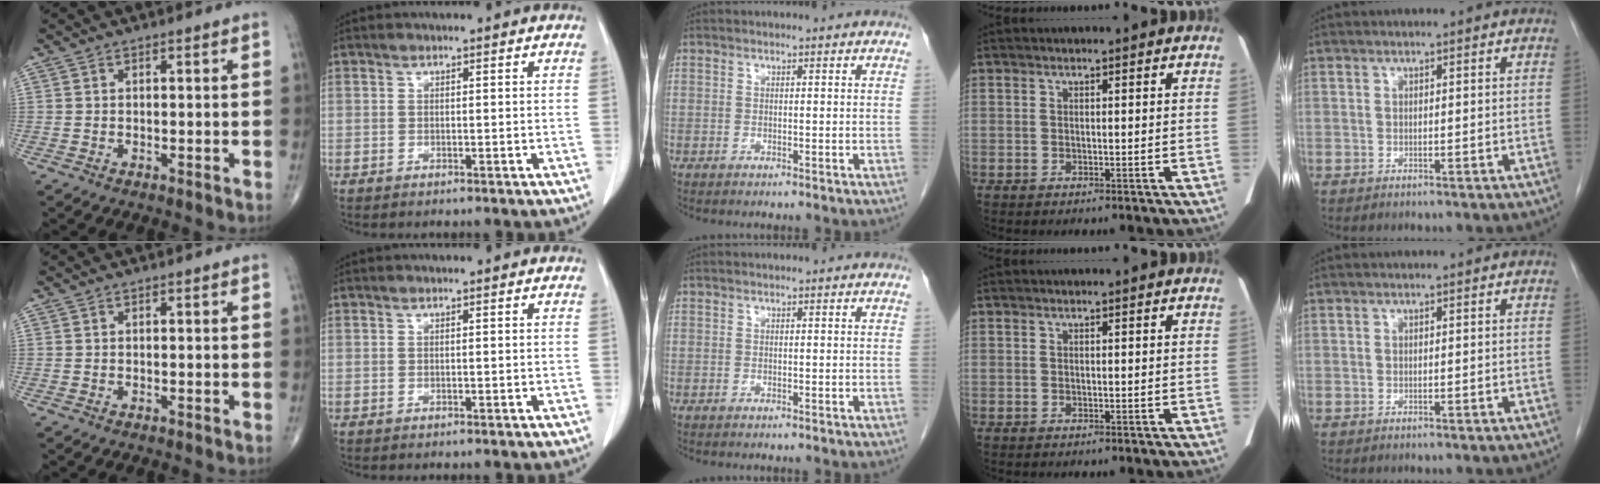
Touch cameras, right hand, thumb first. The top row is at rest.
{}